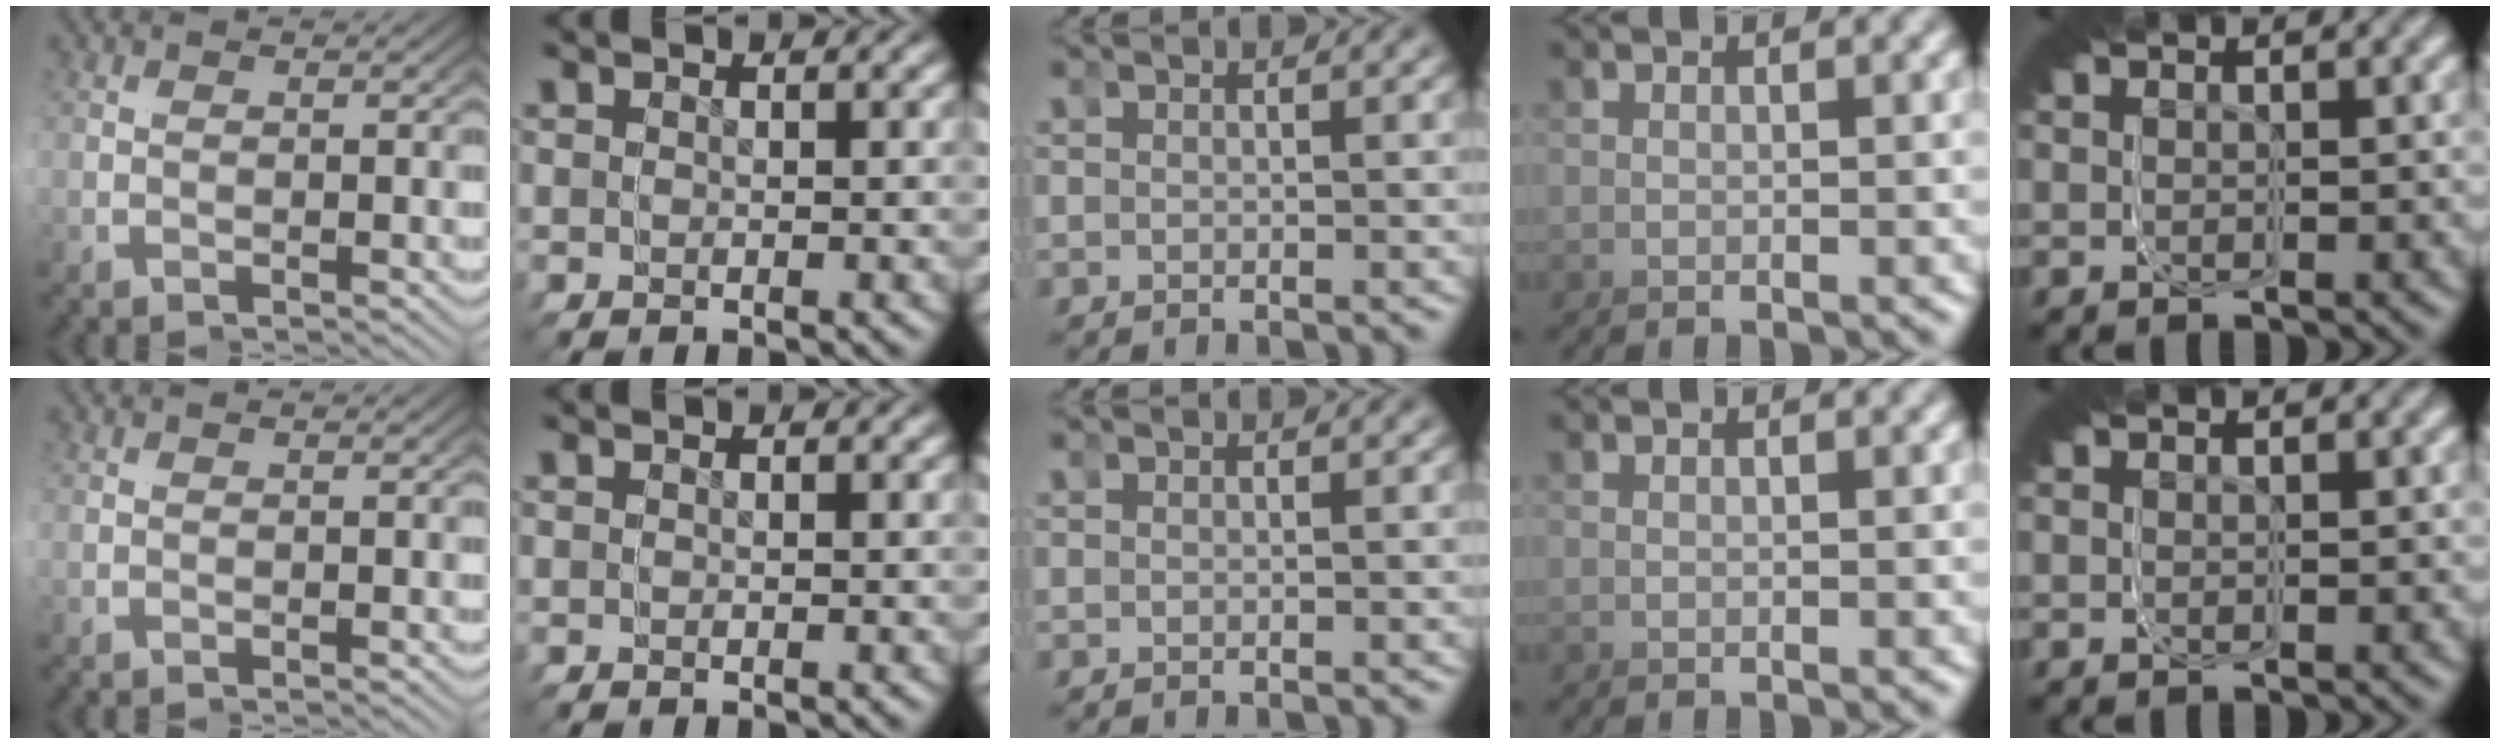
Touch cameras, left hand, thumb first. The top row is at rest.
{}